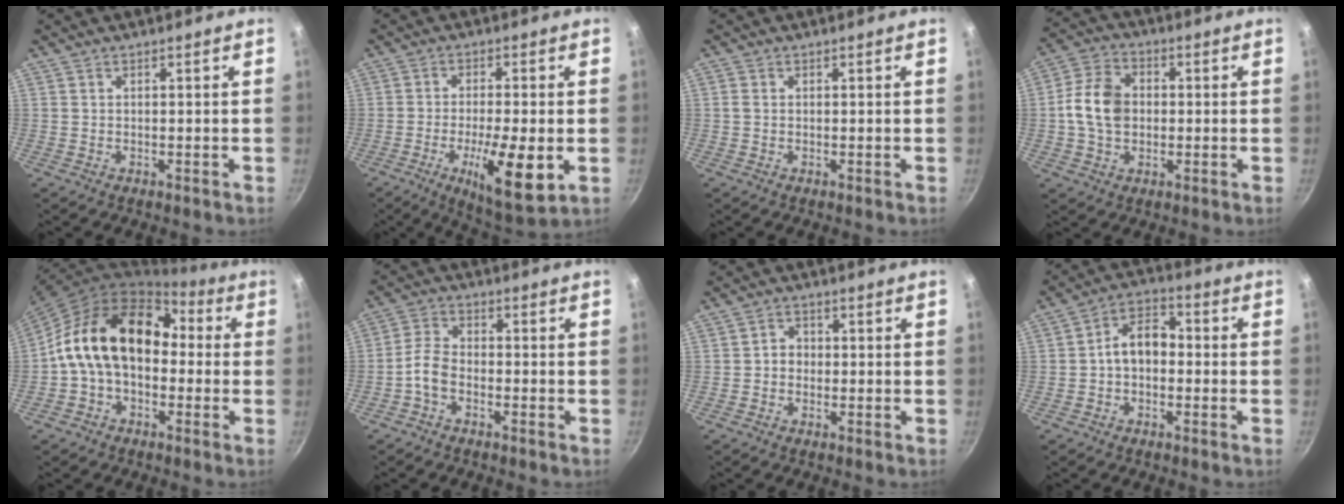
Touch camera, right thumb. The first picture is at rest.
{"total": 12.5, "force": [-3.5, 3.3, 11.5], "torque": [-0.190, -0.001, -0.054]}
{"total": 0.9, "force": [0.0, 0.7, 0.6], "torque": [-0.013, 0.003, -0.002]}
{"total": 10.1, "force": [0.0, 7.5, 6.7], "torque": [-0.110, 0.018, -0.012]}
{"total": 17.9, "force": [0.2, 12.4, 12.9], "torque": [-0.189, 0.056, -0.015]}
{"total": 4.8, "force": [-2.4, 2.8, 3.1], "torque": [-0.064, 0.031, -0.057]}
{"total": 2.7, "force": [-0.5, 2.3, 1.2], "torque": [-0.003, 0.010, -0.011]}
{"total": 7.8, "force": [-0.8, 5.4, 5.6], "torque": [-0.065, 0.033, -0.029]}